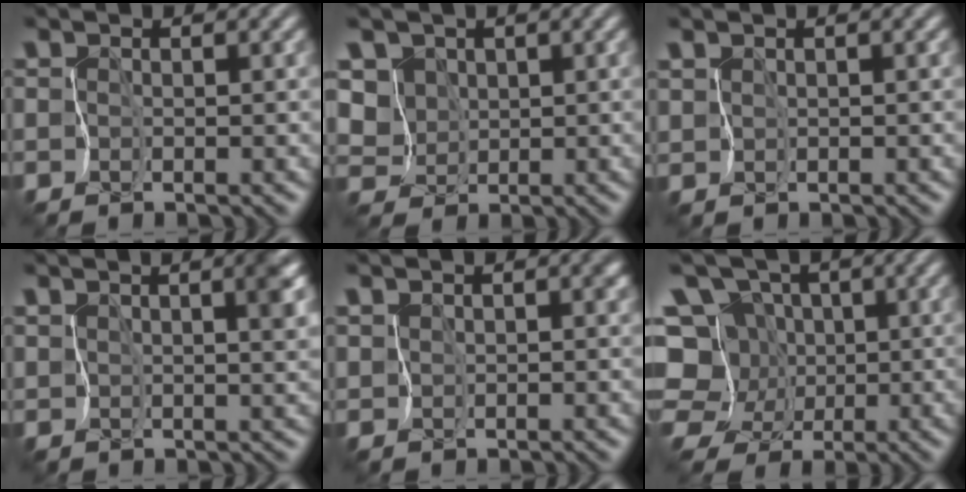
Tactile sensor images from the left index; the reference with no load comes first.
{"total": 4.8, "force": [1.9, 4.0, 2.0], "torque": [-0.031, 0.020, 0.022]}
{"total": 0.0}
{"total": 5.1, "force": [2.0, 2.2, 4.2], "torque": [-0.058, 0.004, 0.032]}
{"total": 1.2, "force": [0.6, 0.7, 0.8], "torque": [-0.020, 0.000, 0.012]}
{"total": 8.9, "force": [-0.6, 8.1, 3.6], "torque": [-0.079, 0.044, -0.051]}